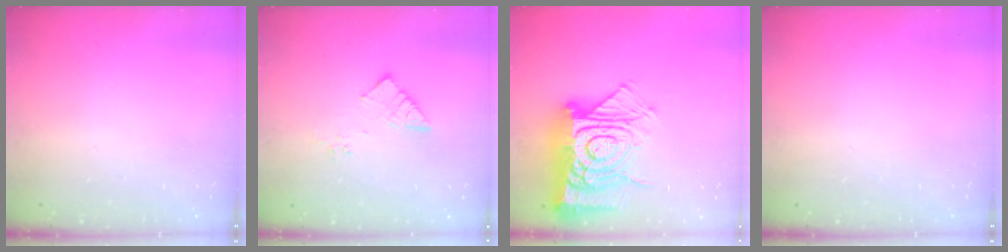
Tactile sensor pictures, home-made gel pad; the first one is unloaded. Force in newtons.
{"total": 7.2, "press": 7.2, "slide": 0.5}
{"total": 21.4, "press": 21.3, "slide": 2.0}
{"total": 0.0}